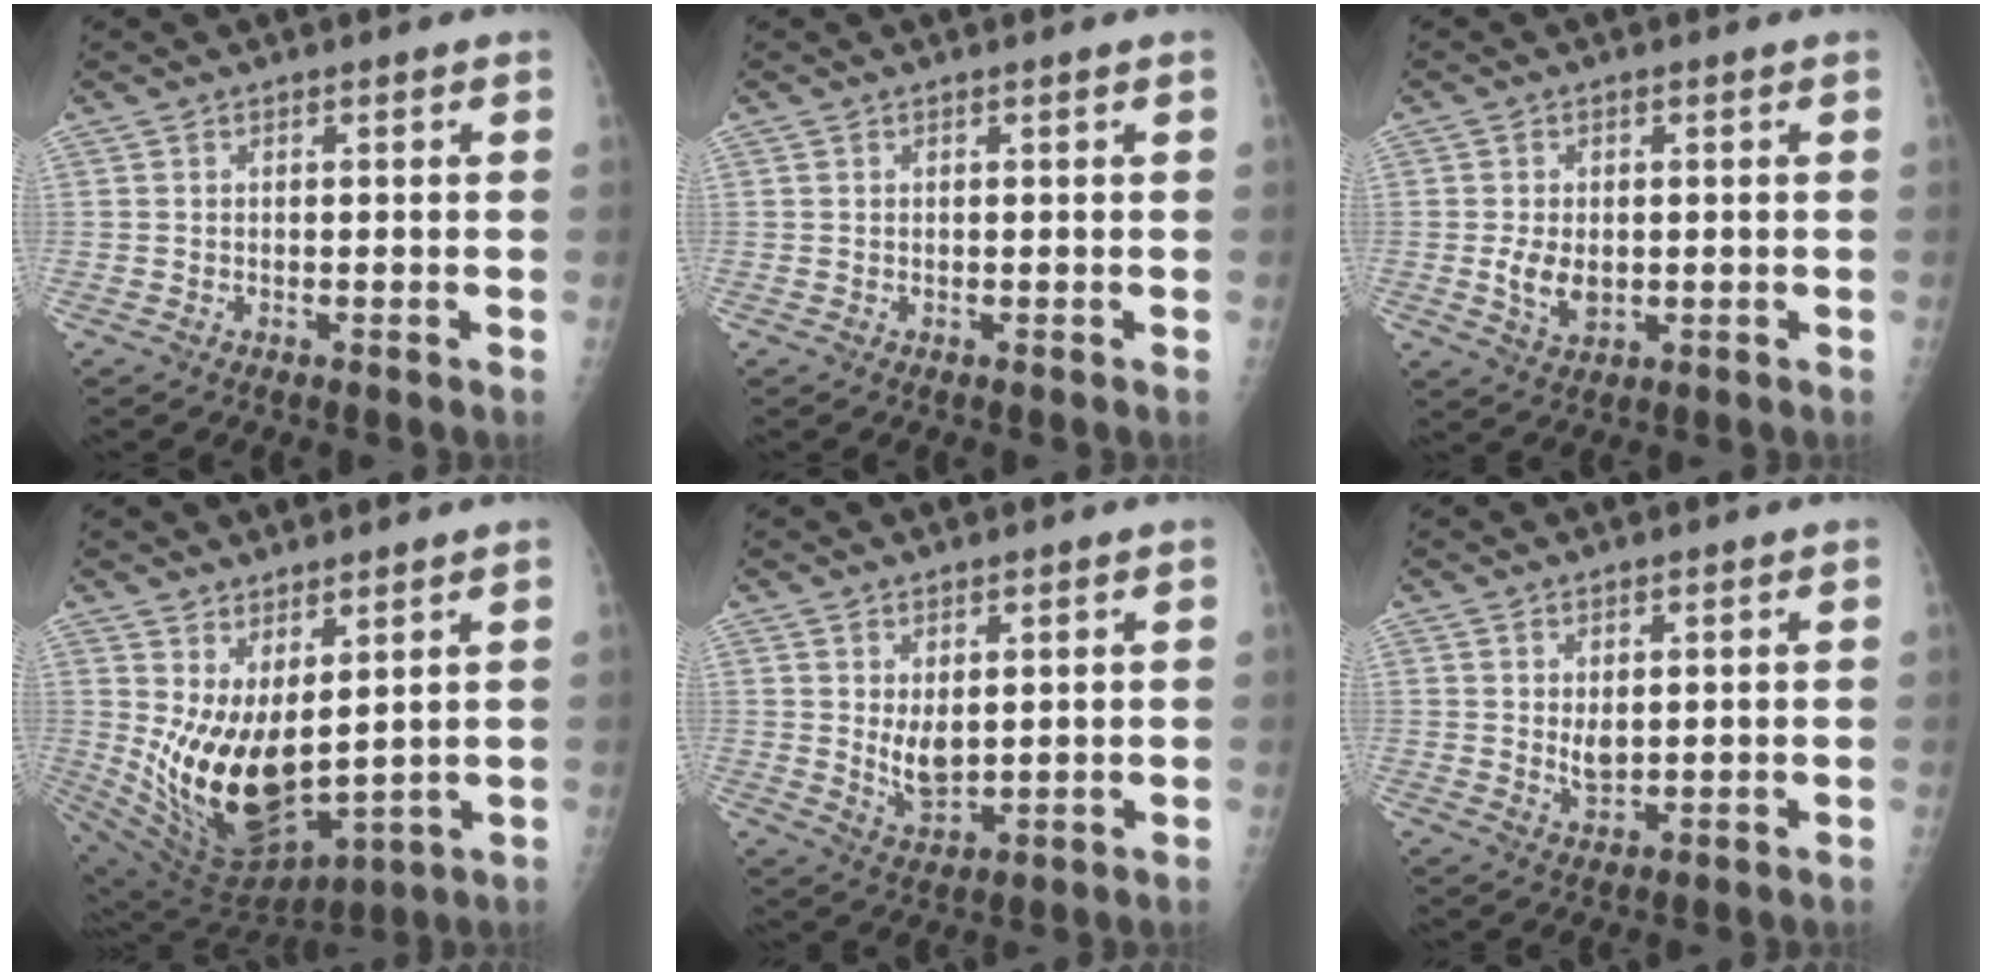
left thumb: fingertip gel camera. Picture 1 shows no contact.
{"total": 0.0}
{"total": 5.0, "force": [-0.4, 3.3, 3.8], "torque": [-0.059, -0.010, -0.001]}
{"total": 15.2, "force": [3.2, 7.2, 13.0], "torque": [-0.225, -0.060, 0.088]}
{"total": 5.1, "force": [1.4, 2.6, 4.1], "torque": [-0.058, -0.024, 0.034]}
{"total": 3.1, "force": [0.9, 1.6, 2.4], "torque": [-0.032, -0.017, 0.020]}